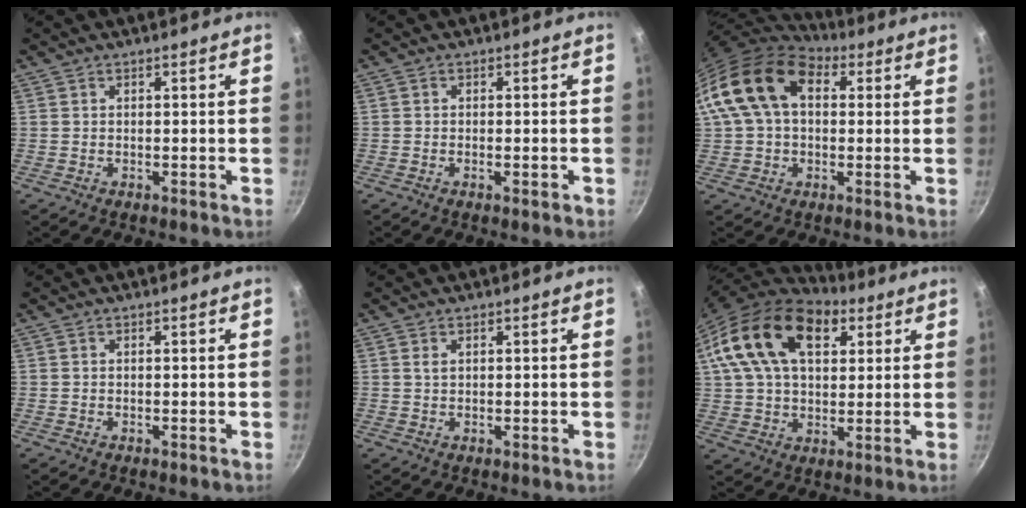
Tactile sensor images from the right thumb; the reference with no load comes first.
{"total": 1.6, "force": [-0.7, 0.5, 1.4], "torque": [-0.027, 0.003, -0.014]}
{"total": 16.6, "force": [4.0, 11.1, 11.7], "torque": [-0.203, 0.028, 0.058]}
{"total": 0.0}
{"total": 1.1, "force": [0.4, 0.5, 0.9], "torque": [-0.015, 0.001, 0.007]}
{"total": 21.3, "force": [8.5, 13.0, 14.6], "torque": [-0.236, 0.000, 0.139]}